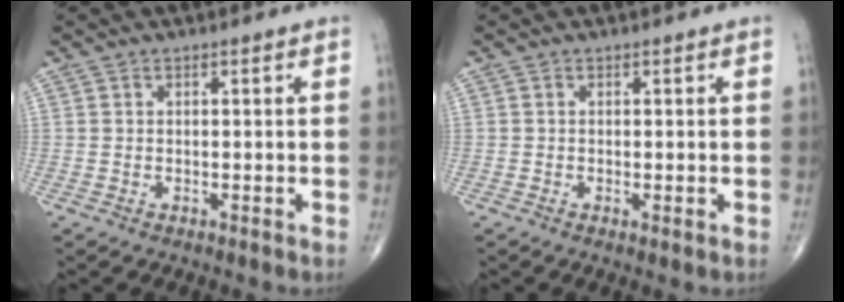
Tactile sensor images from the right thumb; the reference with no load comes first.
{"total": 0.9, "force": [-0.2, 0.2, 0.9], "torque": [-0.019, -0.005, -0.005]}